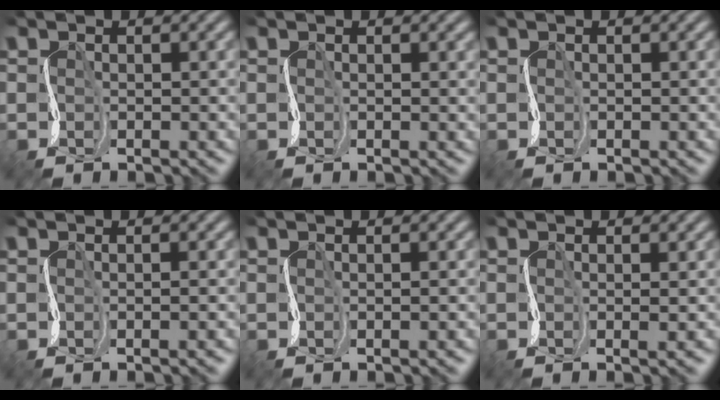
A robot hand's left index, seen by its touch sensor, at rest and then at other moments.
{"total": 0.6, "force": [0.3, 0.2, 0.5], "torque": [-0.002, 0.000, 0.003]}
{"total": 0.0}
{"total": 0.9, "force": [-0.7, 0.0, 0.7], "torque": [0.001, 0.005, -0.004]}
{"total": 0.6, "force": [-0.5, 0.0, 0.5], "torque": [0.002, 0.004, -0.001]}
{"total": 1.0, "force": [0.2, 0.1, 1.0], "torque": [-0.006, 0.005, 0.003]}